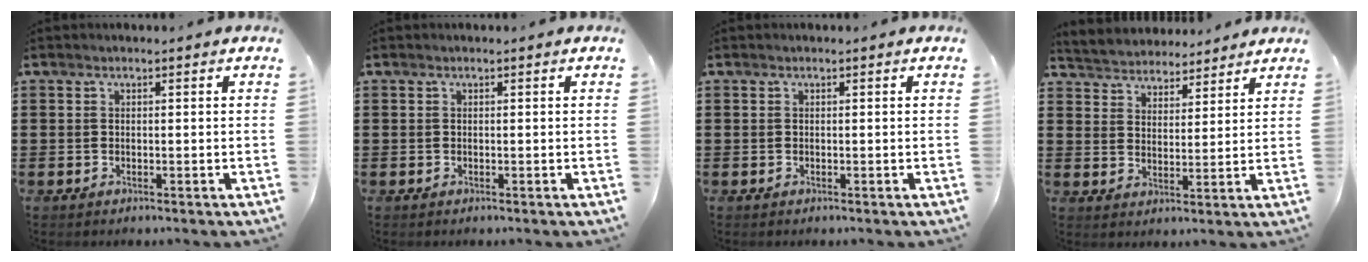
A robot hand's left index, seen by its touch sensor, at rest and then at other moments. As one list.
[{"total": 0.0}, {"total": 0.0}, {"total": 3.9, "force": [3.8, 0.7, -0.7], "torque": [-0.009, -0.021, 0.067]}]